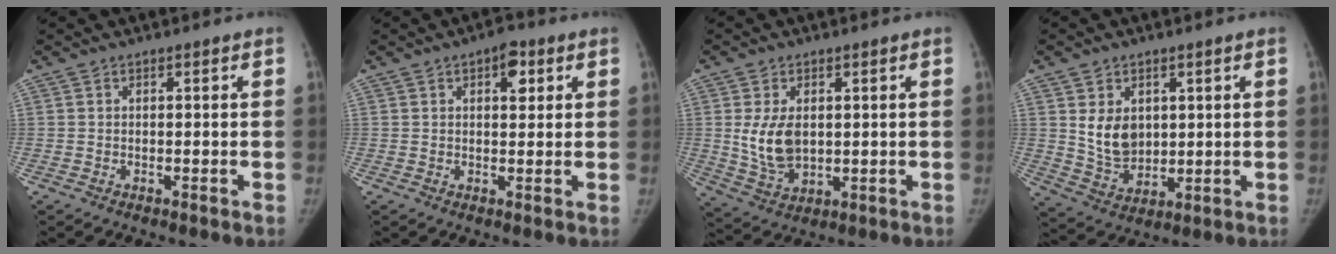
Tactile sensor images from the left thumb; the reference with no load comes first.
{"total": 4.4, "force": [2.0, 2.3, 3.2], "torque": [-0.027, -0.003, 0.022]}
{"total": 8.4, "force": [1.0, 5.3, 6.4], "torque": [-0.110, -0.014, 0.034]}
{"total": 8.2, "force": [2.2, 6.0, 5.1], "torque": [-0.061, -0.023, 0.056]}